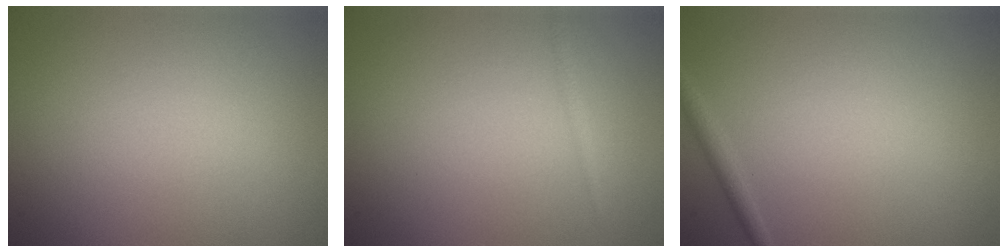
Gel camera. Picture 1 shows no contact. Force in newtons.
{"total": 0.6, "press": 0.6, "slide": 0.0}
{"total": 1.1, "press": 1.1, "slide": 0.0}